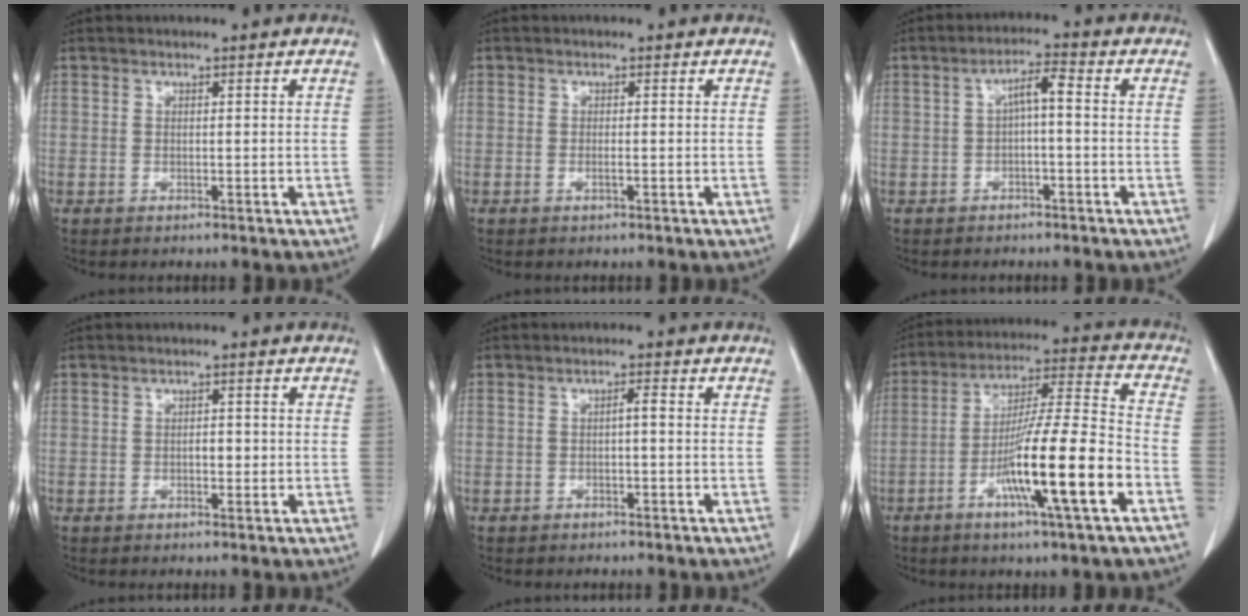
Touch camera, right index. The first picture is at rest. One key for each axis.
{"total": 0.6, "fx": -0.2, "fy": 0.0, "fz": 0.6, "tx": -0.016, "ty": 0.000, "tz": -0.002}
{"total": 3.8, "fx": -0.1, "fy": 0.7, "fz": 3.7, "tx": -0.064, "ty": 0.017, "tz": -0.002}
{"total": 1.5, "fx": -0.2, "fy": 0.8, "fz": 1.2, "tx": -0.019, "ty": 0.002, "tz": -0.002}
{"total": 1.2, "fx": -0.2, "fy": 0.2, "fz": 1.2, "tx": -0.022, "ty": 0.004, "tz": -0.002}
{"total": 16.3, "fx": -6.4, "fy": -0.1, "fz": 15.0, "tx": -0.269, "ty": -0.009, "tz": -0.109}